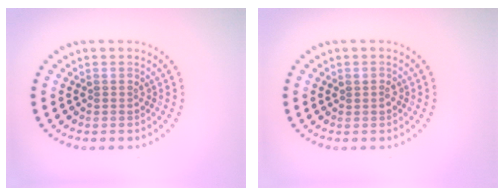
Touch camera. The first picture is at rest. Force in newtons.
{"total": 0.9, "press": 0.9, "slide": 0.2}